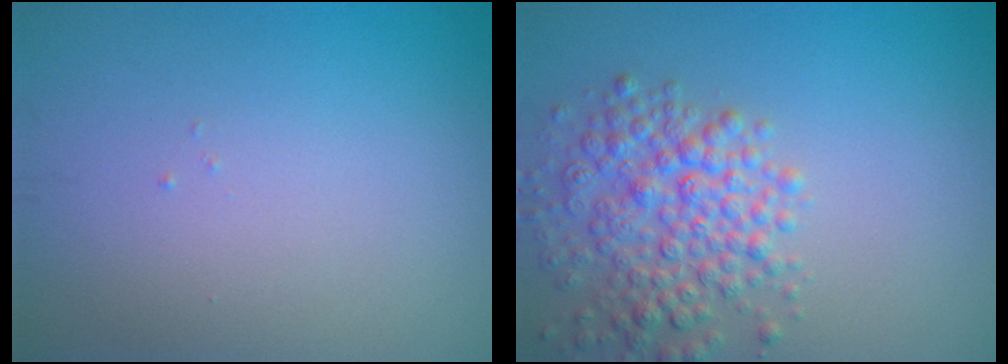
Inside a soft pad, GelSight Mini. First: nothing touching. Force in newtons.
{"total": 5.0, "press": 5.0, "slide": 0.2}